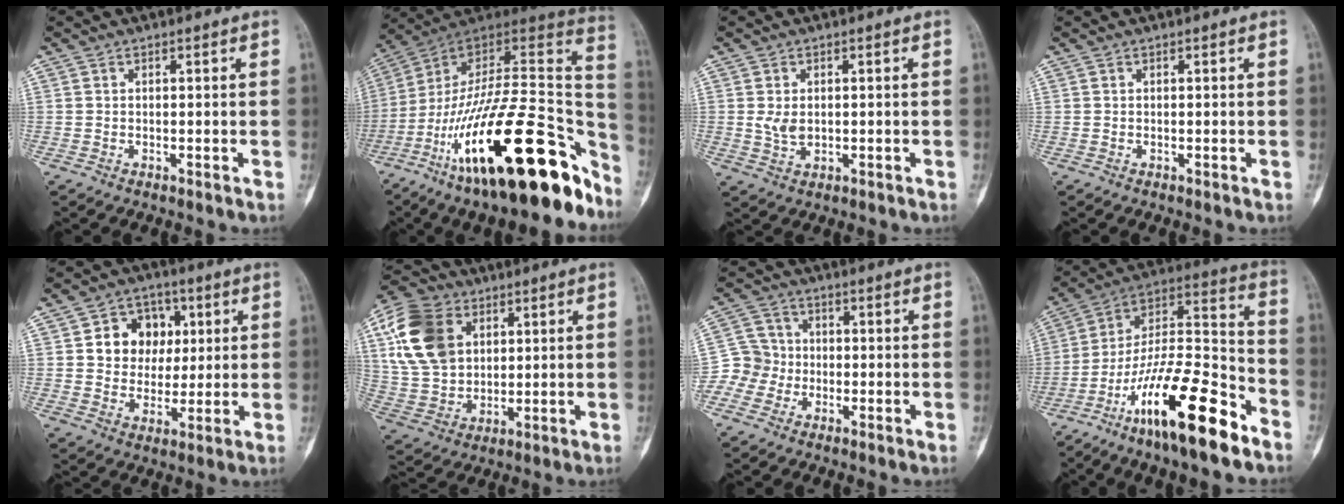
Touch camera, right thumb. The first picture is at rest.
{"total": 34.3, "force": [-17.3, 11.4, 27.4], "torque": [-0.356, 0.075, -0.279]}
{"total": 3.2, "force": [0.1, 2.1, 2.3], "torque": [-0.041, -0.006, 0.007]}
{"total": 0.0}
{"total": 10.7, "force": [2.6, 9.0, 5.1], "torque": [-0.026, -0.002, 0.043]}
{"total": 16.9, "force": [5.6, 12.4, 10.1], "torque": [-0.181, -0.006, 0.105]}
{"total": 7.6, "force": [-2.4, 7.1, 1.6], "torque": [-0.009, 0.023, -0.051]}
{"total": 23.0, "force": [-13.5, 5.8, 17.7], "torque": [-0.336, 0.072, -0.238]}